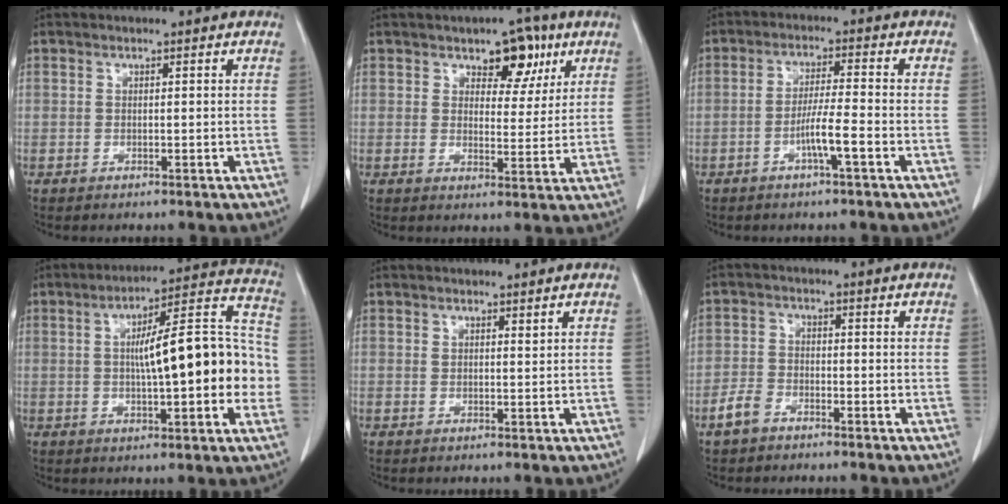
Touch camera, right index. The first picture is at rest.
{"total": 6.7, "force": [3.8, 3.7, 4.1], "torque": [-0.045, 0.005, 0.053]}
{"total": 4.9, "force": [-2.2, -0.3, 4.4], "torque": [-0.082, 0.001, -0.042]}
{"total": 18.2, "force": [-0.8, 3.7, 17.8], "torque": [-0.251, 0.036, -0.010]}
{"total": 0.7, "force": [0.6, 0.1, 0.4], "torque": [-0.009, -0.007, 0.011]}
{"total": 4.3, "force": [-2.7, 2.5, 2.1], "torque": [-0.051, 0.000, -0.048]}